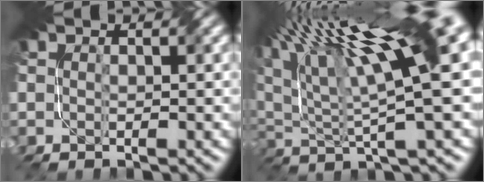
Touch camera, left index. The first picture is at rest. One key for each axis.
{"total": 15.5, "fx": 7.8, "fy": 3.2, "fz": 13.0, "tx": -0.240, "ty": 0.023, "tz": 0.139}